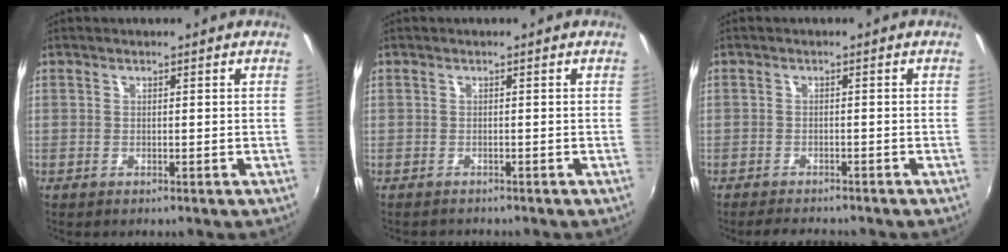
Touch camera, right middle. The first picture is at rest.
{"total": 1.2, "force": [-1.0, 0.6, -0.1], "torque": [-0.003, 0.003, -0.016]}
{"total": 4.4, "force": [-4.0, 1.0, 1.5], "torque": [-0.041, -0.007, -0.060]}